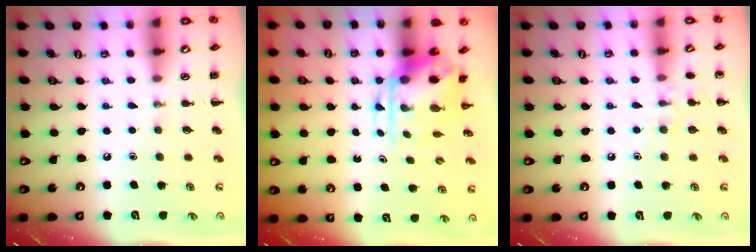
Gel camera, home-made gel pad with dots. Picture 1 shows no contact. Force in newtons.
{"total": 5.7, "press": 5.5, "slide": 1.3}
{"total": 7.7, "press": 7.5, "slide": 1.9}